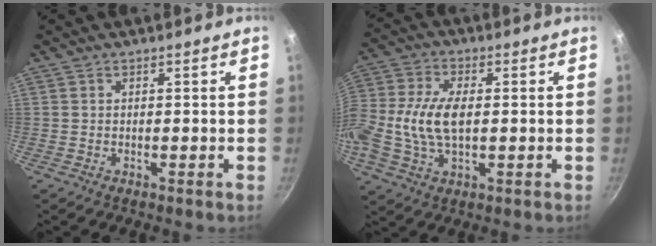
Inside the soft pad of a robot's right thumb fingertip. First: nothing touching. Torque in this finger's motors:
{"motor_torque": [0.35, 0.40, 0.74, -0.11, 0.35]}